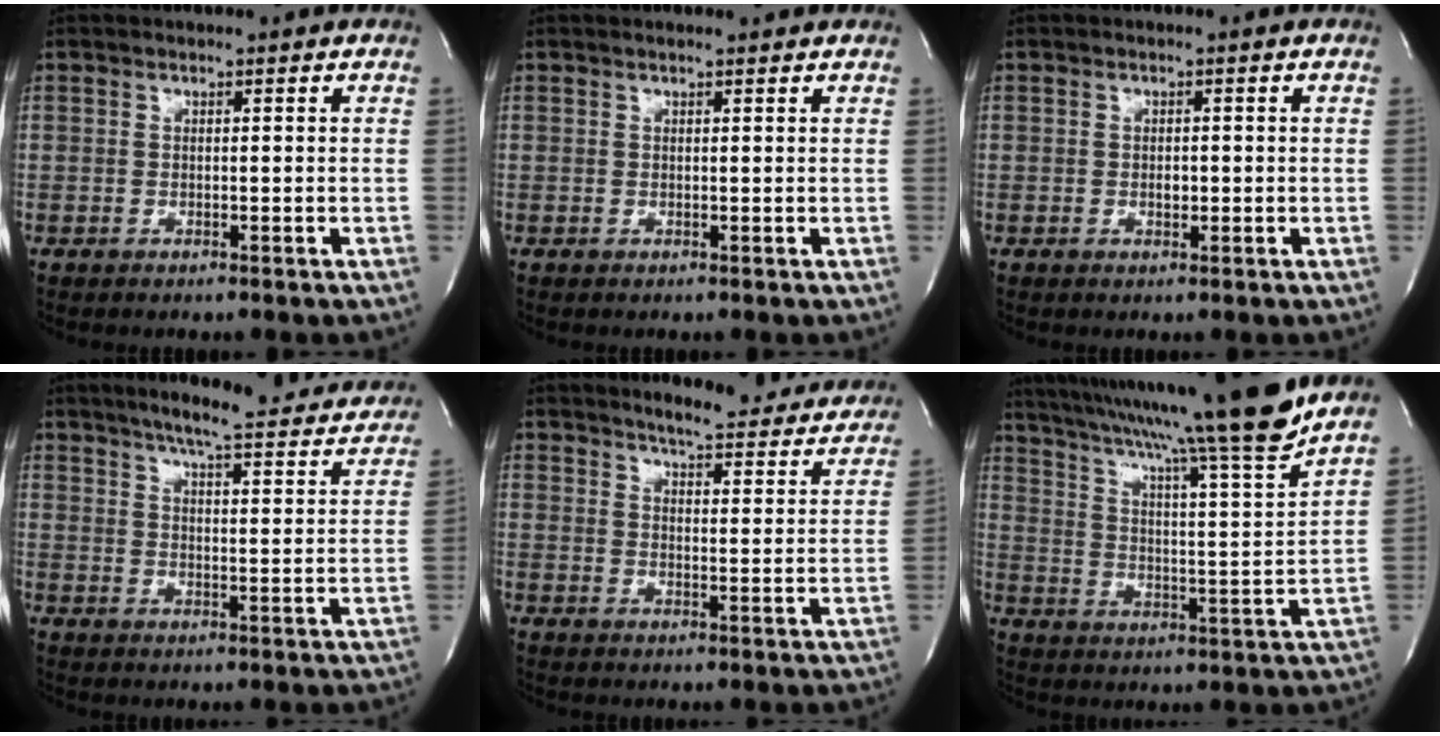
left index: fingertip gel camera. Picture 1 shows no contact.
{"total": 1.8, "force": [1.6, 0.1, 0.6], "torque": [-0.013, 0.010, 0.020]}
{"total": 1.2, "force": [-0.2, 0.7, 0.9], "torque": [-0.018, -0.001, -0.002]}
{"total": 19.5, "force": [17.3, 2.7, 8.4], "torque": [-0.113, -0.021, 0.210]}
{"total": 15.2, "force": [14.2, 2.8, 4.8], "torque": [-0.046, -0.034, 0.158]}
{"total": 22.2, "force": [18.6, -1.6, 12.0], "torque": [-0.204, -0.031, 0.271]}